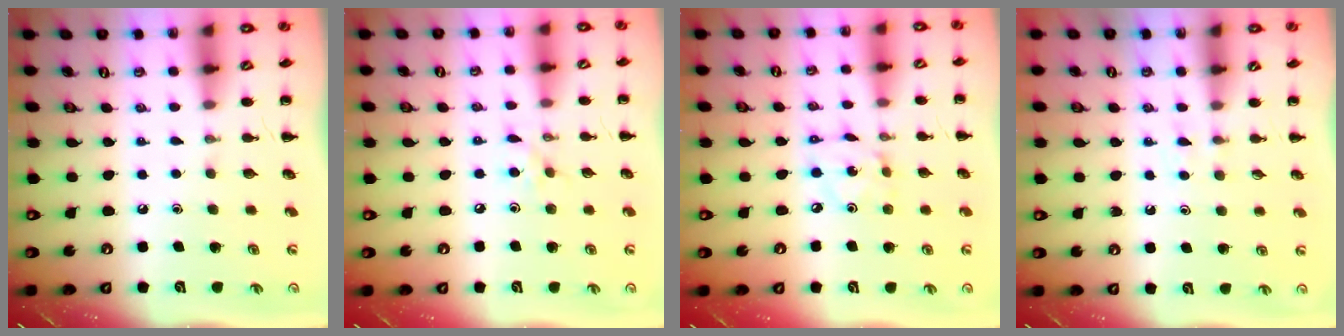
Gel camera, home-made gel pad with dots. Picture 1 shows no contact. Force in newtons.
{"total": 3.9, "press": 3.7, "slide": 1.3}
{"total": 2.6, "press": 2.6, "slide": 0.5}
{"total": 2.9, "press": 2.7, "slide": 1.2}